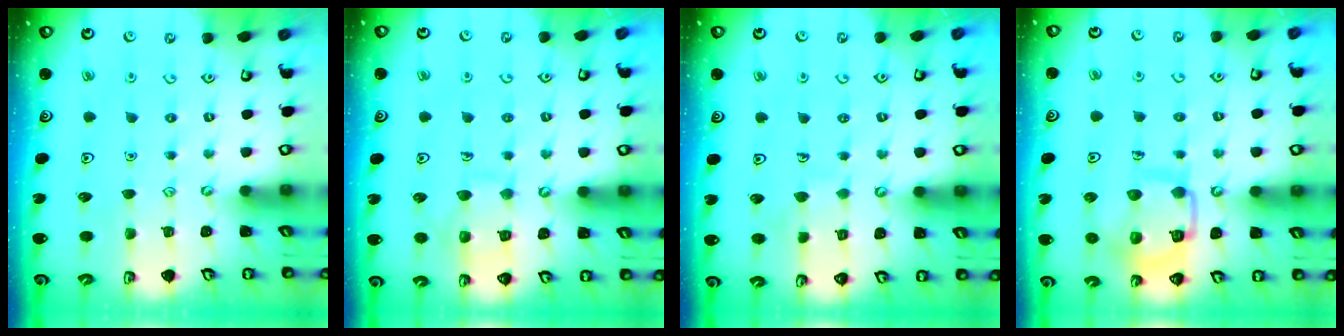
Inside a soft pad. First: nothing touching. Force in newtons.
{"total": 9.1, "press": 9.0, "slide": 0.9}
{"total": 4.1, "press": 4.1, "slide": 0.2}
{"total": 12.4, "press": 12.3, "slide": 1.2}